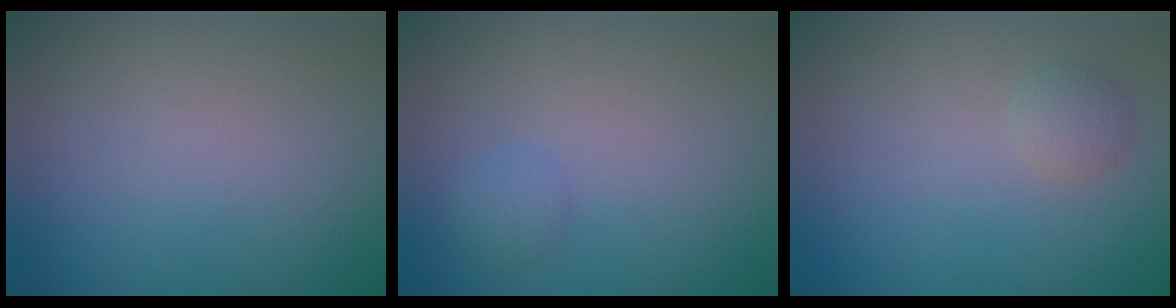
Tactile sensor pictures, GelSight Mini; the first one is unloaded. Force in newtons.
{"total": 1.4, "press": 1.4, "slide": 0.1}
{"total": 1.3, "press": 1.3, "slide": 0.0}